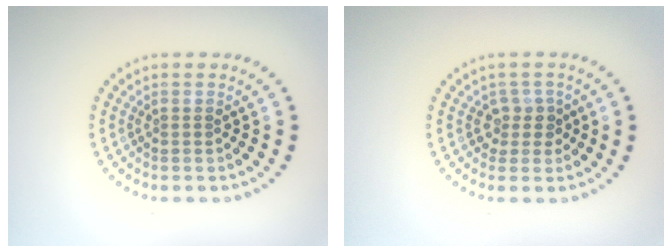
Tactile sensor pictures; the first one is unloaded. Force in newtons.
{"total": 1.9, "press": 1.4, "slide": 1.3}